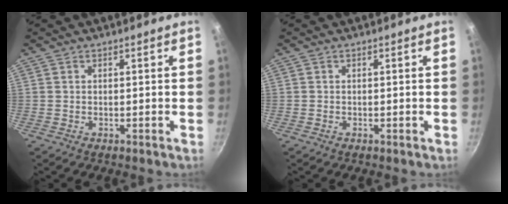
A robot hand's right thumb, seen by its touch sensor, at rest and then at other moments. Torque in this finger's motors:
{"motor_torque": [2.72, 2.29, 0.34, -0.24, 0.01]}